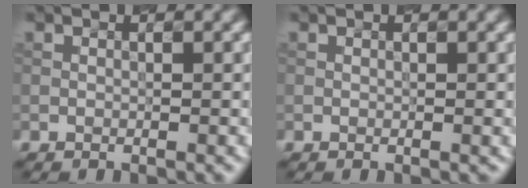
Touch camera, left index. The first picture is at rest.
{"total": 0.0}